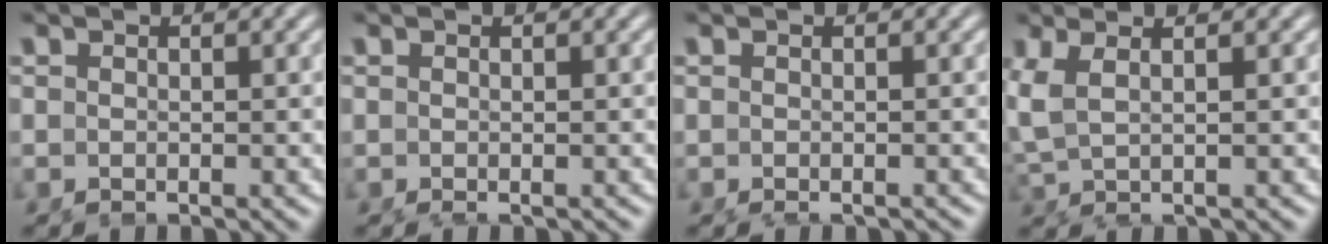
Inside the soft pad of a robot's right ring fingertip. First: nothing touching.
{"total": 0.7, "force": [-0.6, 0.1, 0.5], "torque": [-0.011, -0.004, -0.004]}
{"total": 1.1, "force": [-0.9, 0.2, 0.5], "torque": [-0.014, -0.004, -0.010]}
{"total": 4.0, "force": [0.8, 2.3, 3.2], "torque": [-0.077, 0.003, 0.020]}